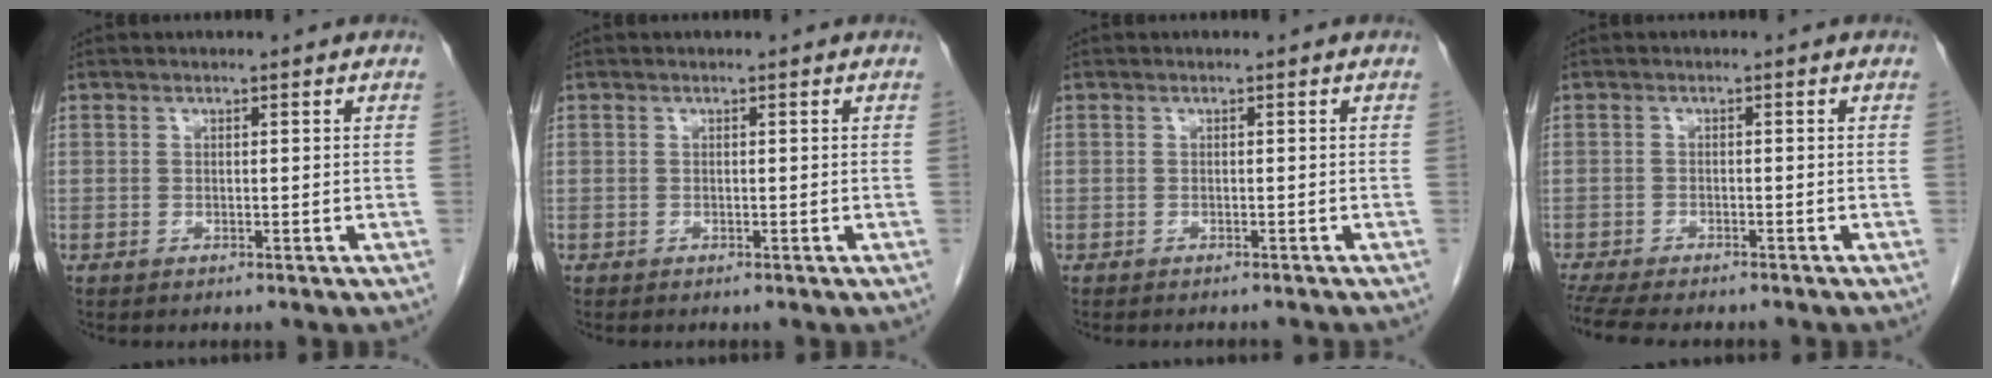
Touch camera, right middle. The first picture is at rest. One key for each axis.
{"total": 0.0}
{"total": 3.5, "fx": -3.3, "fy": 0.5, "fz": 1.0, "tx": -0.016, "ty": -0.007, "tz": -0.038}
{"total": 10.8, "fx": -9.2, "fy": 2.6, "fz": 5.0, "tx": -0.091, "ty": -0.009, "tz": -0.132}